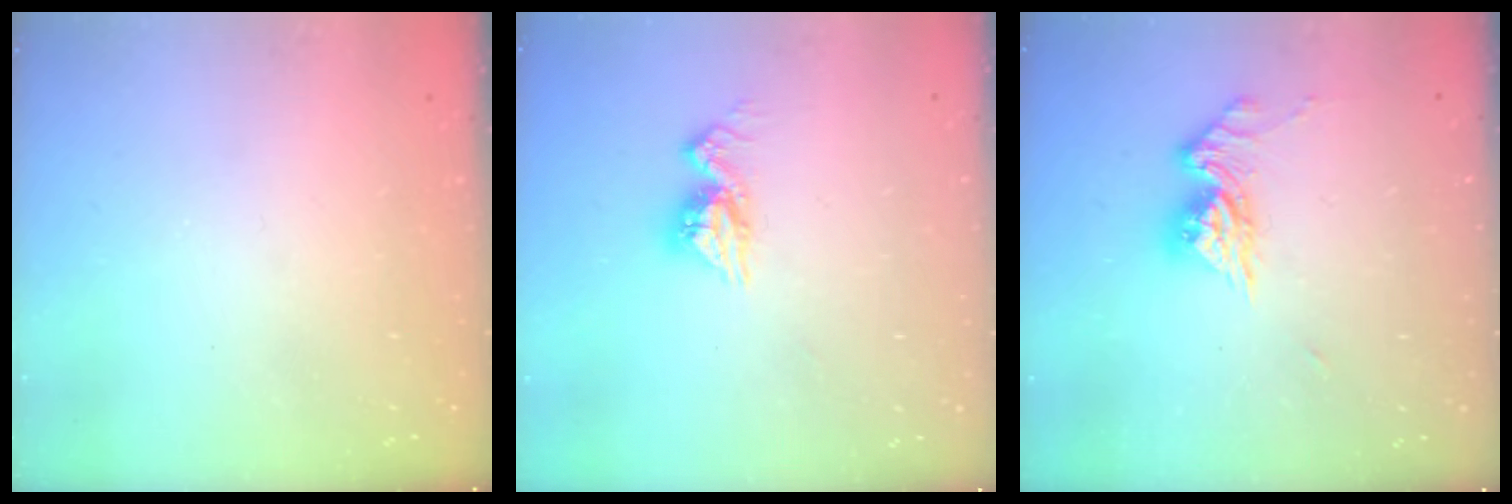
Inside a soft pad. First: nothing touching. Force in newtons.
{"total": 9.3, "press": 9.3, "slide": 0.6}
{"total": 10.3, "press": 10.3, "slide": 1.0}